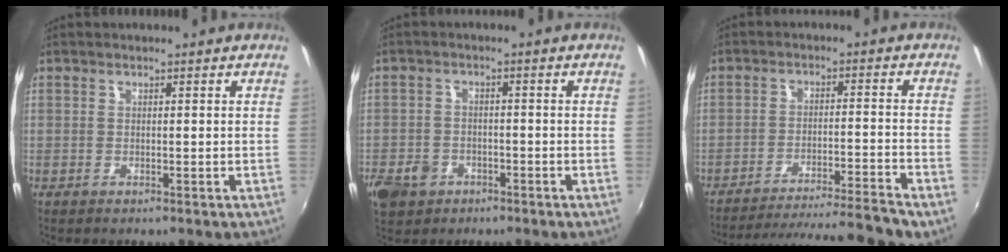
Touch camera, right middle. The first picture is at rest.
{"total": 8.1, "force": [-4.4, 6.0, 3.3], "torque": [-0.101, -0.001, -0.072]}
{"total": 14.3, "force": [-13.1, -2.2, 5.2], "torque": [-0.095, -0.006, -0.202]}